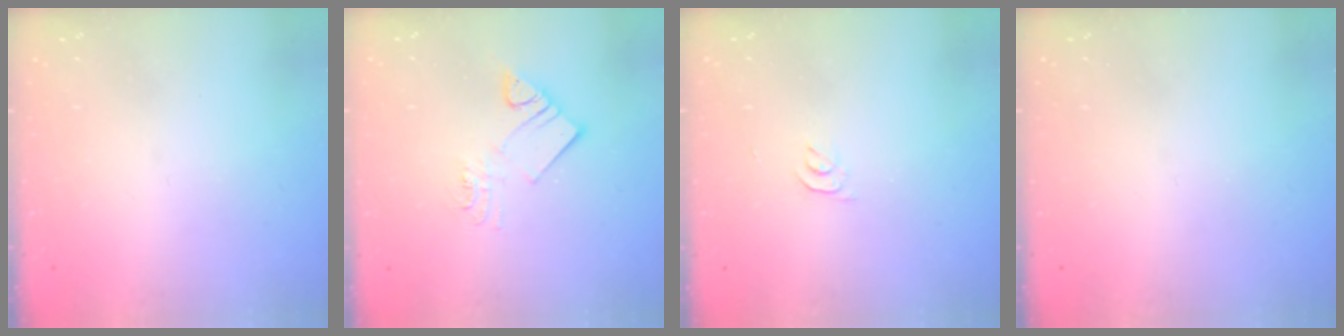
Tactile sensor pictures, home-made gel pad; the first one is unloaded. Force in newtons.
{"total": 9.1, "press": 9.1, "slide": 0.5}
{"total": 3.3, "press": 3.2, "slide": 0.5}
{"total": 0.0}